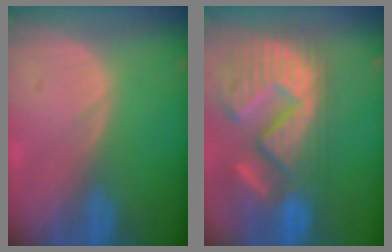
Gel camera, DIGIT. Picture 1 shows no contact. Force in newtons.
{"total": 15.3, "press": 12.6, "slide": 8.7}